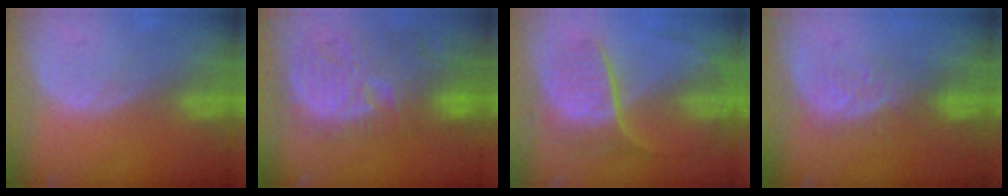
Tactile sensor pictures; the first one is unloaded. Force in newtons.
{"total": 13.5, "press": 12.5, "slide": 5.0}
{"total": 8.9, "press": 7.5, "slide": 4.7}
{"total": 5.0, "press": 4.7, "slide": 1.6}